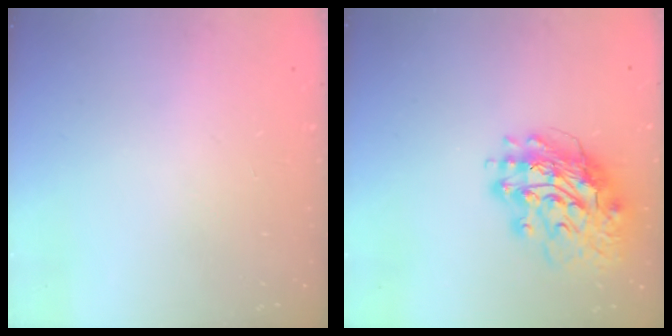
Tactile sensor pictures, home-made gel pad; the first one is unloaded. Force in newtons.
{"total": 16.2, "press": 16.1, "slide": 2.1}